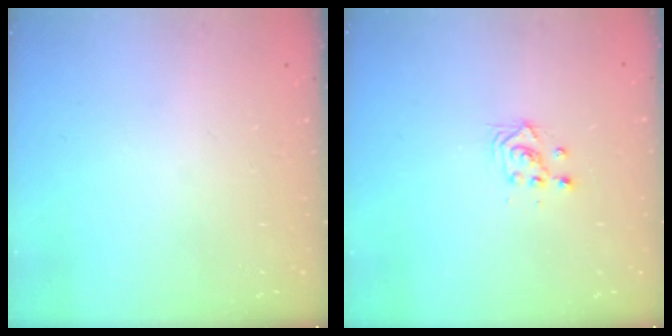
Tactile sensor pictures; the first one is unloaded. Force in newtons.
{"total": 2.3, "press": 2.3, "slide": 0.1}